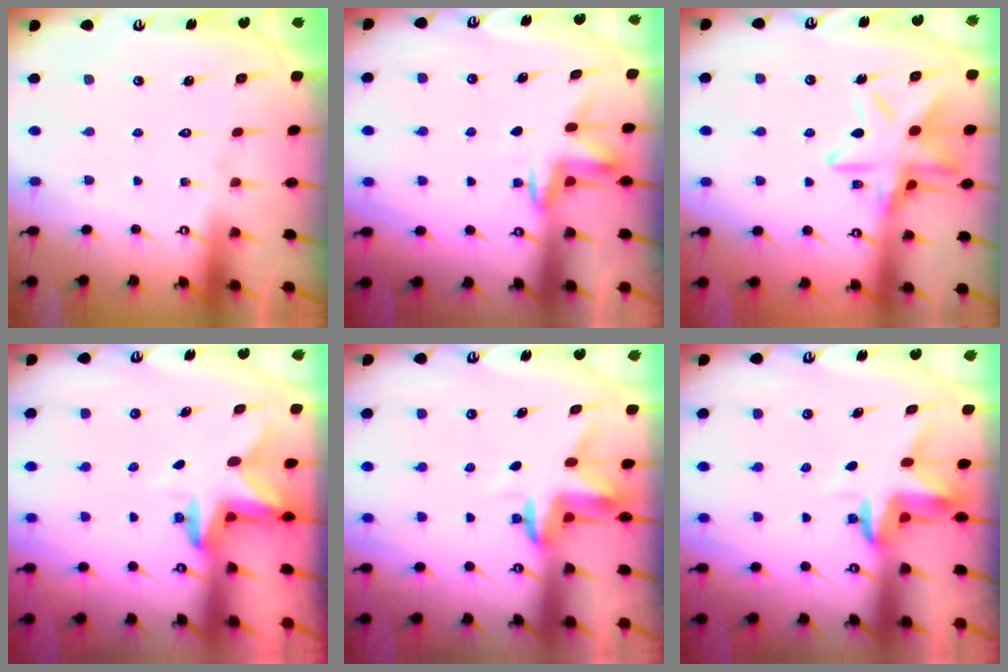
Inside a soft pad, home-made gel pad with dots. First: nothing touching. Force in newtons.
{"total": 3.3, "press": 3.3, "slide": 0.4}
{"total": 15.1, "press": 15.1, "slide": 1.2}
{"total": 2.7, "press": 2.7, "slide": 0.5}
{"total": 3.5, "press": 3.5, "slide": 0.2}
{"total": 3.7, "press": 3.7, "slide": 0.2}